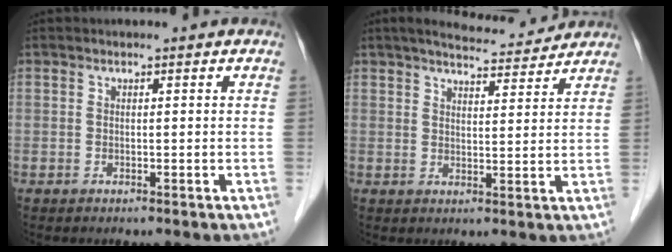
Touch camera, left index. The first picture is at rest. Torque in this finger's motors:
{"motor_torque": [0.77, -0.75, 0.13, 0.00]}